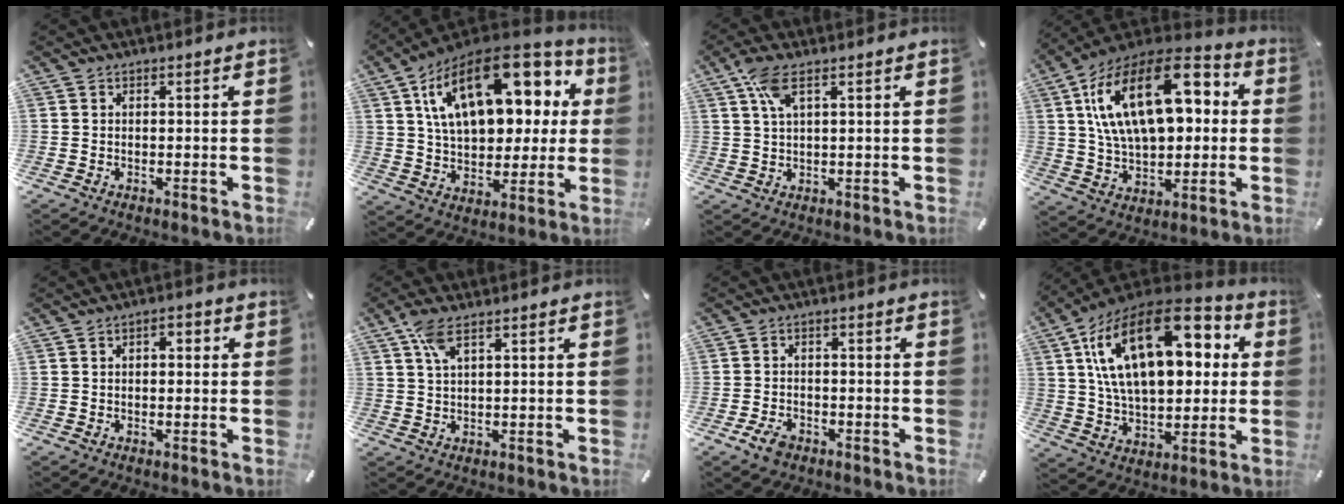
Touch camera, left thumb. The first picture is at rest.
{"total": 23.2, "force": [10.0, 13.4, 16.1], "torque": [-0.269, -0.045, 0.169]}
{"total": 5.9, "force": [2.8, 1.8, 4.8], "torque": [-0.105, 0.004, 0.050]}
{"total": 24.0, "force": [7.2, 14.2, 17.9], "torque": [-0.340, -0.015, 0.117]}
{"total": 2.3, "force": [-0.1, 1.3, 1.8], "torque": [-0.026, 0.005, -0.005]}
{"total": 4.9, "force": [2.6, 1.5, 3.9], "torque": [-0.086, 0.004, 0.046]}
{"total": 3.9, "force": [-2.4, 2.3, 2.0], "torque": [-0.045, 0.009, -0.047]}
{"total": 25.9, "force": [8.8, 14.7, 19.4], "torque": [-0.366, -0.036, 0.140]}